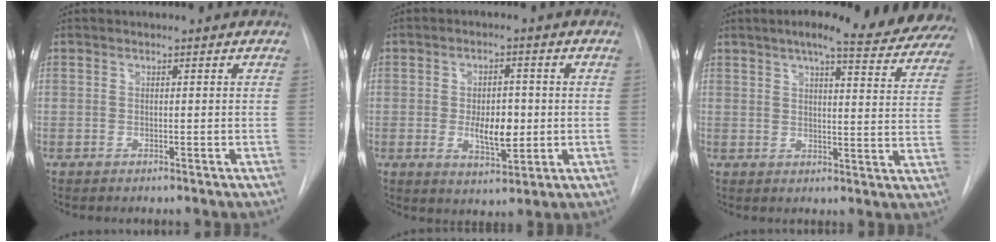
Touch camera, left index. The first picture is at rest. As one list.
[{"total": 6.6, "force": [-0.9, 3.7, 5.5], "torque": [-0.081, -0.006, -0.005]}, {"total": 21.1, "force": [18.4, 2.8, 10.0], "torque": [-0.128, -0.037, 0.204]}]